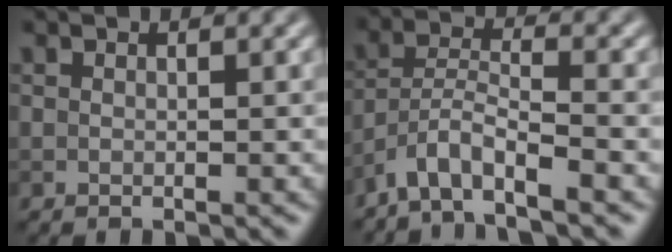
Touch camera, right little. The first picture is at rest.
{"total": 4.5, "force": [-3.8, 0.4, 2.3], "torque": [-0.043, 0.007, -0.079]}